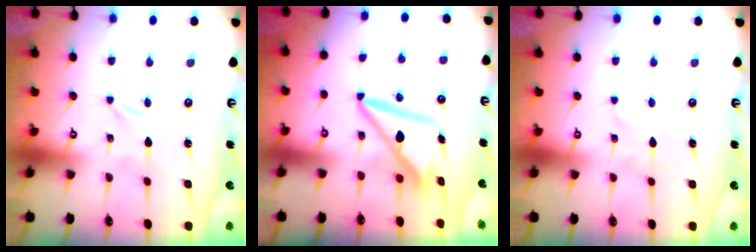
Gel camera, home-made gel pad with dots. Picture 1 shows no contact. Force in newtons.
{"total": 8.9, "press": 8.9, "slide": 0.8}
{"total": 1.9, "press": 1.9, "slide": 0.2}